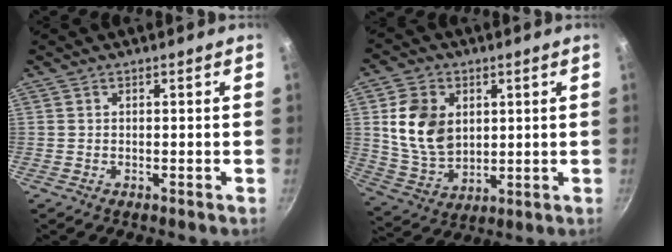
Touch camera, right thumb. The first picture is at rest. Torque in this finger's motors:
{"motor_torque": [-0.08, 0.51, 1.16, 0.12, 0.10]}